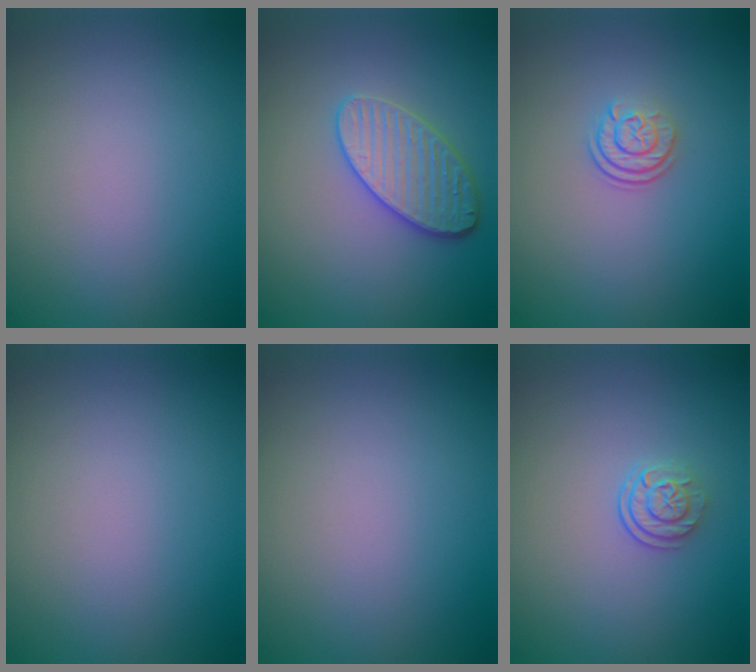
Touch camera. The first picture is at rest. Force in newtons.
{"total": 3.8, "press": 3.5, "slide": 1.4}
{"total": 2.3, "press": 1.7, "slide": 1.6}
{"total": 0.0}
{"total": 0.0}
{"total": 2.3, "press": 1.7, "slide": 1.5}